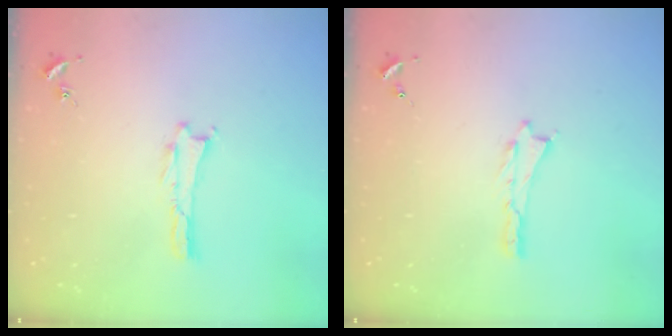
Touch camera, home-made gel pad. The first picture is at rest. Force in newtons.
{"total": 0.0}